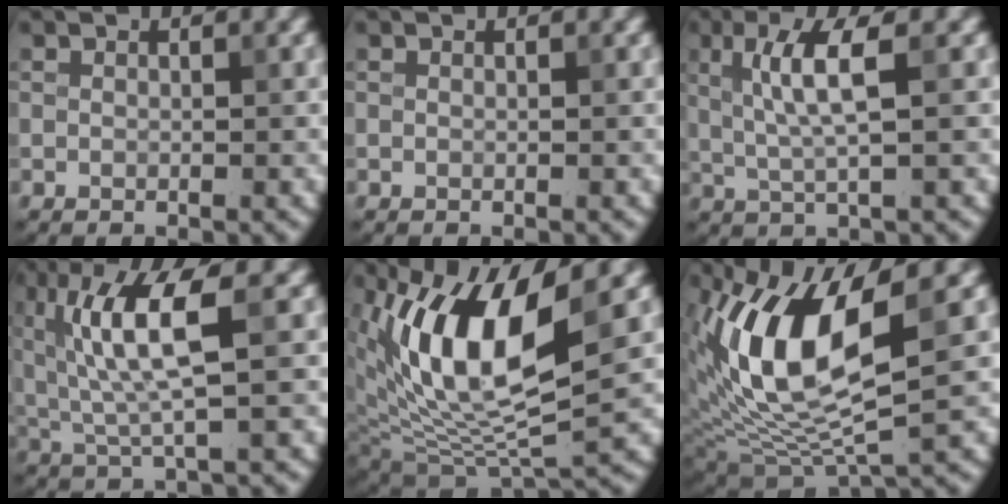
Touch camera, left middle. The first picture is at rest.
{"total": 0.0}
{"total": 4.5, "force": [1.0, 0.7, 4.3], "torque": [-0.088, 0.001, 0.023]}
{"total": 6.9, "force": [1.6, 1.5, 6.6], "torque": [-0.131, 0.000, 0.032]}
{"total": 10.8, "force": [3.4, 4.3, 9.3], "torque": [-0.174, -0.010, 0.066]}
{"total": 11.0, "force": [2.6, 4.3, 9.7], "torque": [-0.203, -0.006, 0.052]}